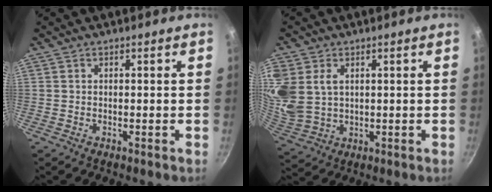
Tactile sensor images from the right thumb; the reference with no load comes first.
{"total": 13.0, "force": [3.5, 9.8, 7.8], "torque": [-0.183, 0.001, 0.083]}